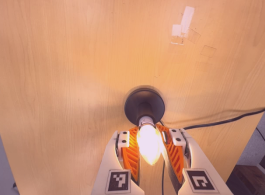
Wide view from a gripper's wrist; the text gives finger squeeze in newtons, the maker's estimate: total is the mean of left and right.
{"total": 18.8, "left": 24.0, "right": 13.5}